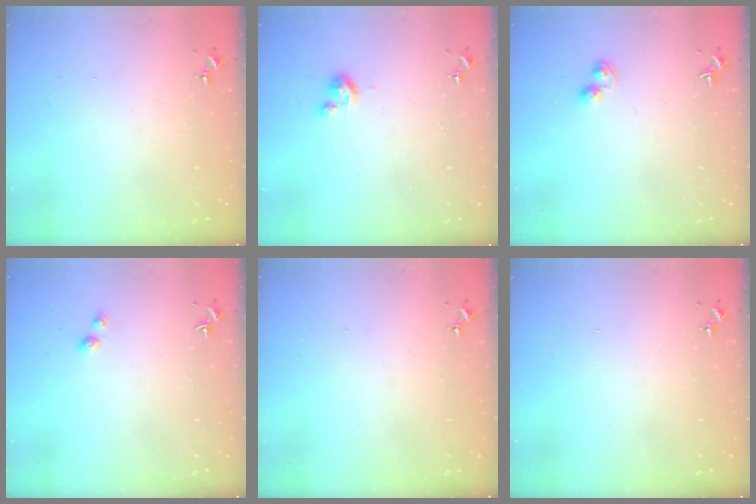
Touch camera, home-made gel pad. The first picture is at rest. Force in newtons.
{"total": 3.1, "press": 3.1, "slide": 0.3}
{"total": 4.5, "press": 4.5, "slide": 0.5}
{"total": 3.0, "press": 3.0, "slide": 0.5}
{"total": 0.0}
{"total": 0.0}